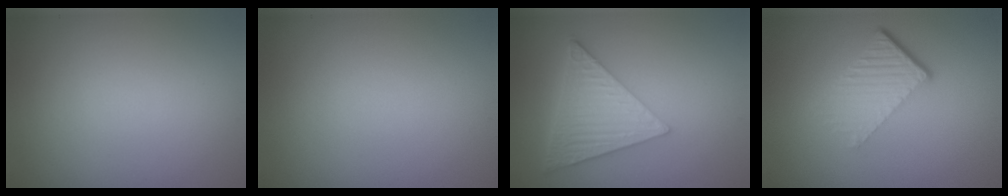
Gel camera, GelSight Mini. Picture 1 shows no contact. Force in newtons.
{"total": 0.0}
{"total": 6.8, "press": 4.9, "slide": 4.7}
{"total": 4.6, "press": 2.9, "slide": 3.6}